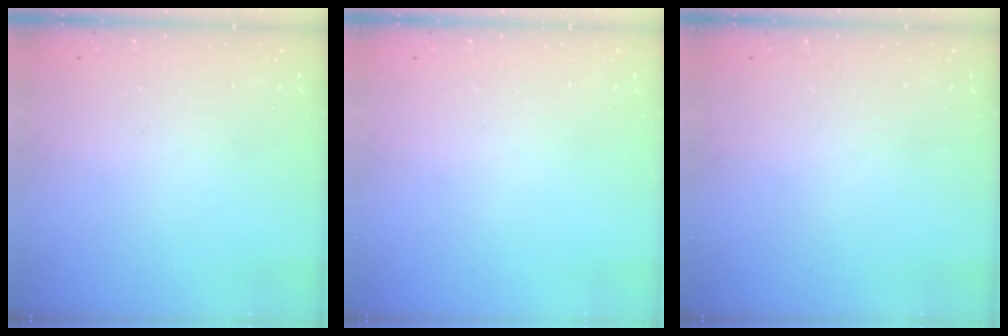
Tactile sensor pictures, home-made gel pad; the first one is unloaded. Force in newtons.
{"total": 0.0}
{"total": 0.0}